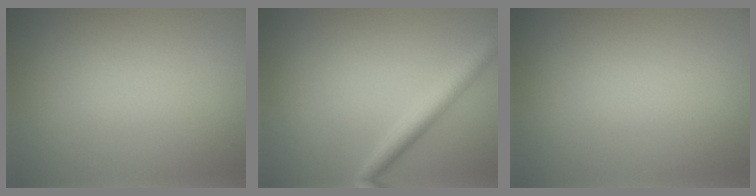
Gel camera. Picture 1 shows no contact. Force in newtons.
{"total": 2.6, "press": 2.6, "slide": 0.0}
{"total": 0.0}